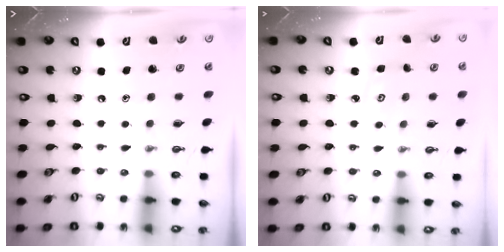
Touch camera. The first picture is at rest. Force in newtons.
{"total": 3.5, "press": 3.4, "slide": 0.4}